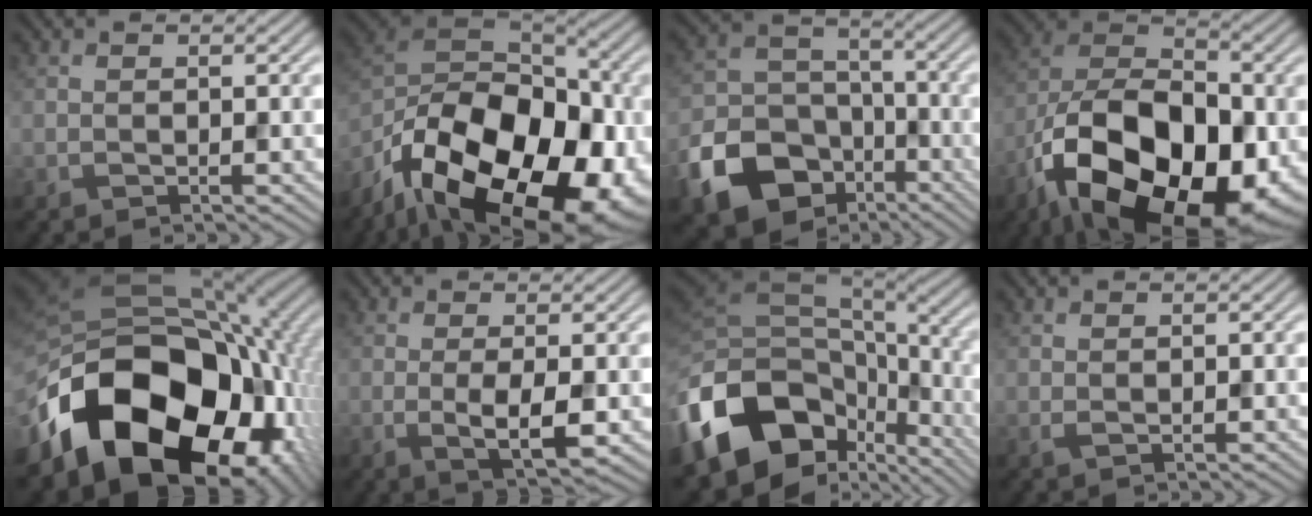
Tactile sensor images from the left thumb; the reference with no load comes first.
{"total": 21.8, "force": [-11.5, 11.9, 14.2], "torque": [-0.266, -0.032, -0.173]}
{"total": 15.1, "force": [-7.7, 11.1, 6.7], "torque": [-0.178, -0.041, -0.145]}
{"total": 21.1, "force": [-9.5, 12.1, 14.5], "torque": [-0.273, -0.028, -0.155]}
{"total": 21.6, "force": [-8.1, 14.3, 14.0], "torque": [-0.286, -0.062, -0.108]}
{"total": 4.4, "force": [-0.8, 1.4, 4.1], "torque": [-0.085, -0.009, -0.010]}
{"total": 16.7, "force": [-6.9, 11.6, 9.8], "torque": [-0.243, -0.039, -0.106]}
{"total": 0.7, "force": [0.2, 0.4, 0.5], "torque": [-0.015, 0.001, 0.009]}